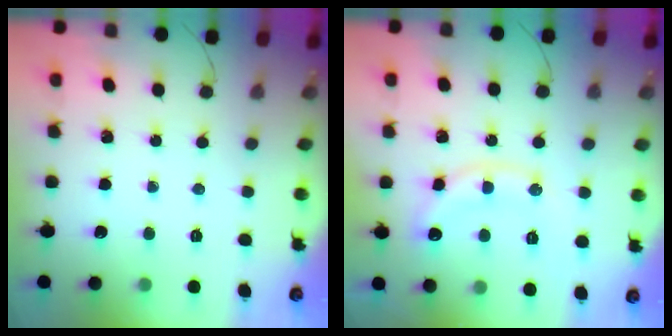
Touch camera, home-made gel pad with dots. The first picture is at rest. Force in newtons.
{"total": 14.7, "press": 14.7, "slide": 0.6}